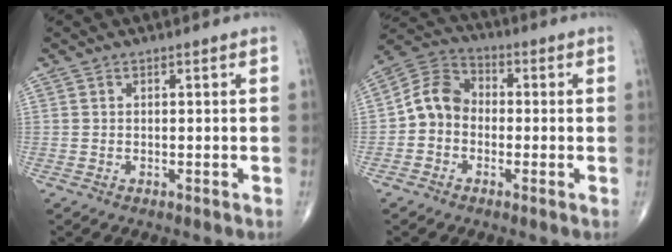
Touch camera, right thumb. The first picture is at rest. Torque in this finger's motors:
{"motor_torque": [0.11, 0.25, -0.09, -0.04, 0.09]}